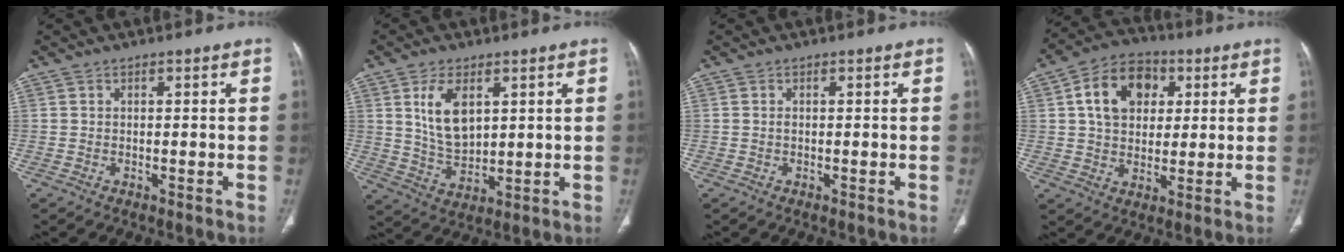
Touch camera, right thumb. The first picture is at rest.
{"total": 9.3, "force": [3.3, 5.1, 7.0], "torque": [-0.116, -0.018, 0.072]}
{"total": 0.0}
{"total": 12.6, "force": [3.6, 9.2, 7.9], "torque": [-0.104, 0.005, 0.053]}